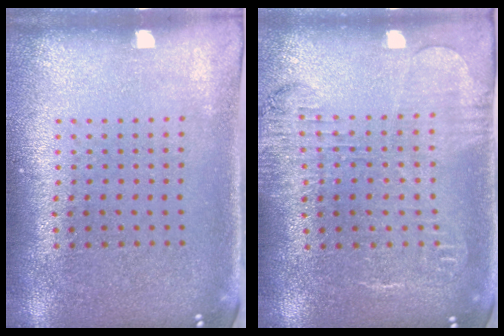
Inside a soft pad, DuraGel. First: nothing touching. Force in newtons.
{"total": 1.8, "press": 1.7, "slide": 0.5}